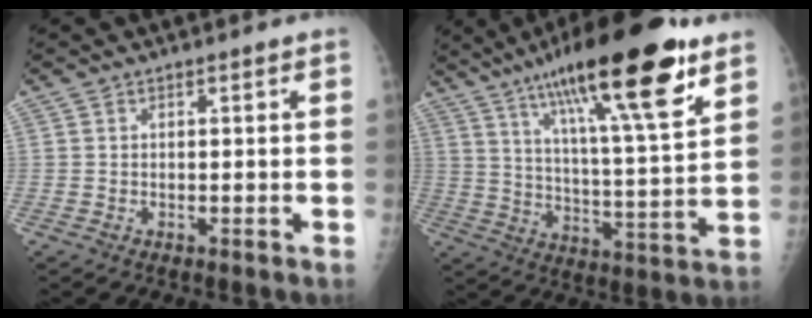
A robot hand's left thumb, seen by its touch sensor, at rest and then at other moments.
{"total": 24.3, "force": [14.6, 4.8, 18.8], "torque": [-0.292, -0.043, 0.234]}